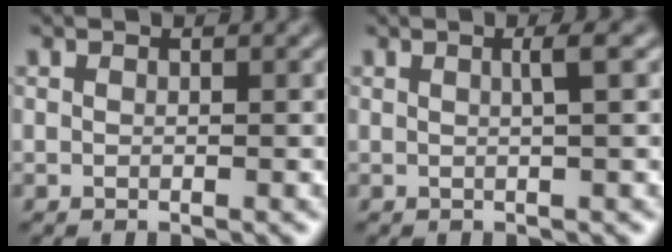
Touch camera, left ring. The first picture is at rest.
{"total": 1.8, "force": [0.4, 0.4, 1.7], "torque": [-0.023, 0.006, 0.001]}